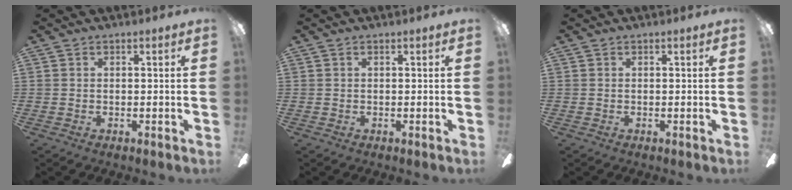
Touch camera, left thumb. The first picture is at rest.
{"total": 0.0}
{"total": 0.0}